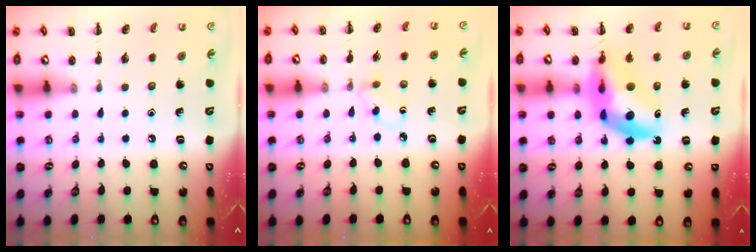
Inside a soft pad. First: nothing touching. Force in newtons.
{"total": 2.6, "press": 2.3, "slide": 1.1}
{"total": 14.4, "press": 13.8, "slide": 4.1}